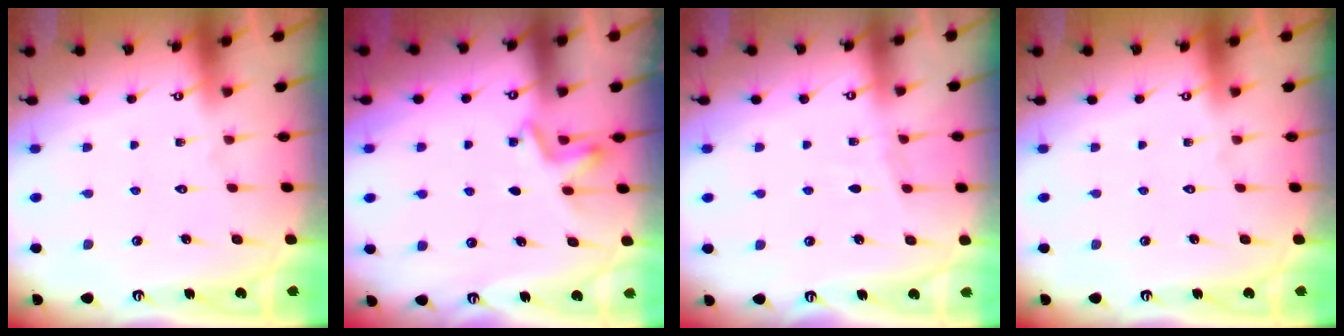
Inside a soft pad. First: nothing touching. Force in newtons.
{"total": 2.4, "press": 2.2, "slide": 1.1}
{"total": 2.7, "press": 2.6, "slide": 0.4}
{"total": 0.0}